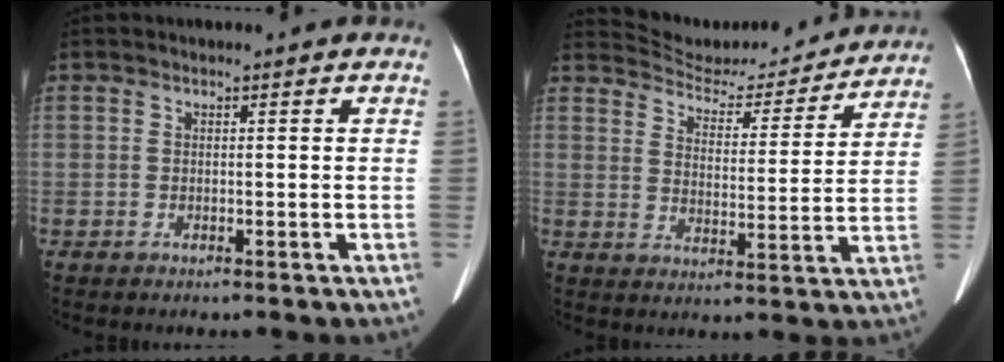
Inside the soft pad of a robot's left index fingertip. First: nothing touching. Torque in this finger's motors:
{"motor_torque": [-0.09, -0.42, -0.19, -0.03]}